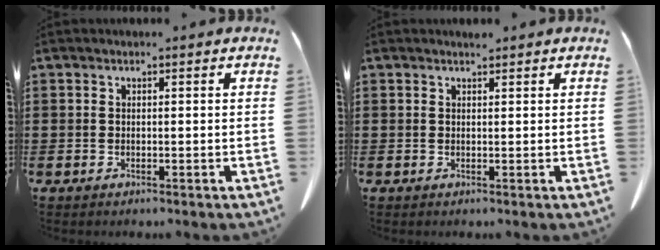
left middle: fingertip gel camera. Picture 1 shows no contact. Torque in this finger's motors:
{"motor_torque": [0.00, 0.01, 0.00, 0.00]}